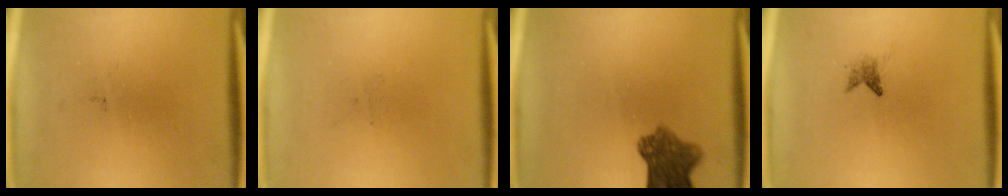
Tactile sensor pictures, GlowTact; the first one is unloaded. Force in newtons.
{"total": 0.0}
{"total": 7.3}
{"total": 1.2}